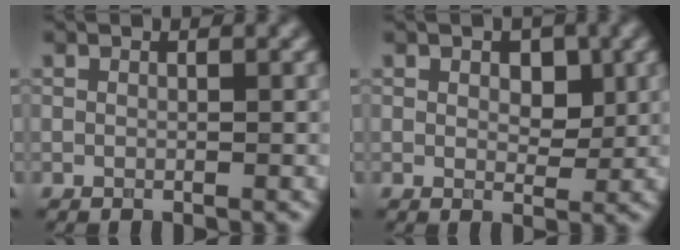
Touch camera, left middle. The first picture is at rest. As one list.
[{"total": 1.8, "force": [0.6, 1.1, 1.3], "torque": [-0.022, -0.001, 0.020]}]